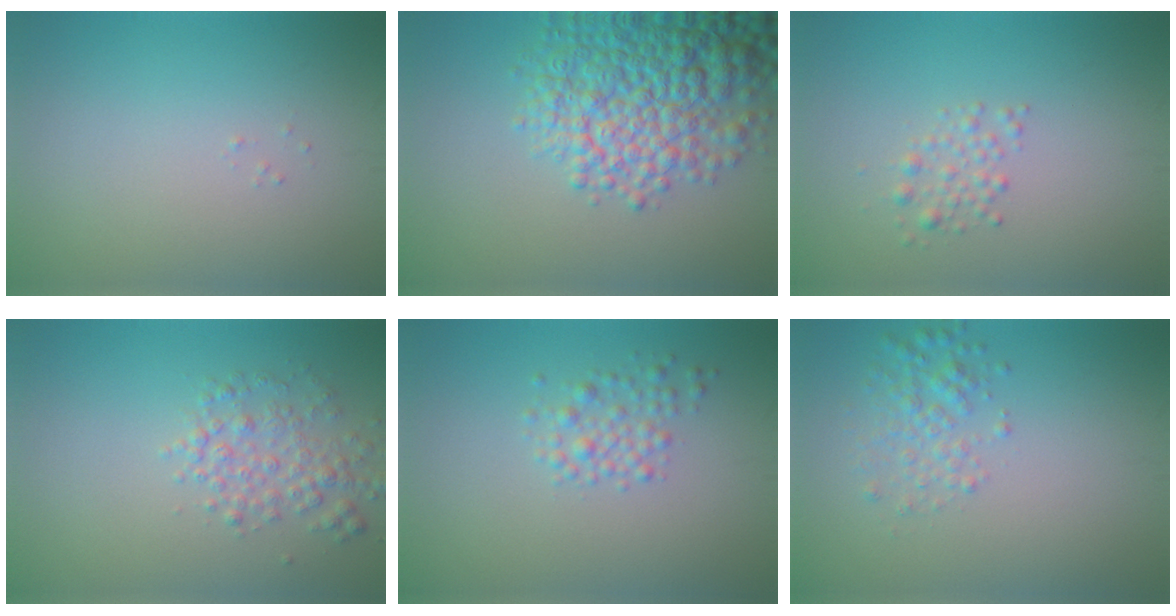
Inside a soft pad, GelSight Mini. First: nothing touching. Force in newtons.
{"total": 9.2, "press": 9.2, "slide": 0.4}
{"total": 1.5, "press": 1.5, "slide": 0.0}
{"total": 2.9, "press": 2.9, "slide": 0.1}
{"total": 2.0, "press": 2.0, "slide": 0.0}
{"total": 2.4, "press": 2.4, "slide": 0.1}